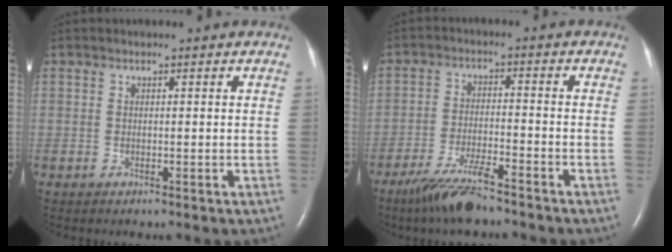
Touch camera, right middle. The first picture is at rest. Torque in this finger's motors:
{"motor_torque": [0.84, -0.85, 0.14, 0.05]}